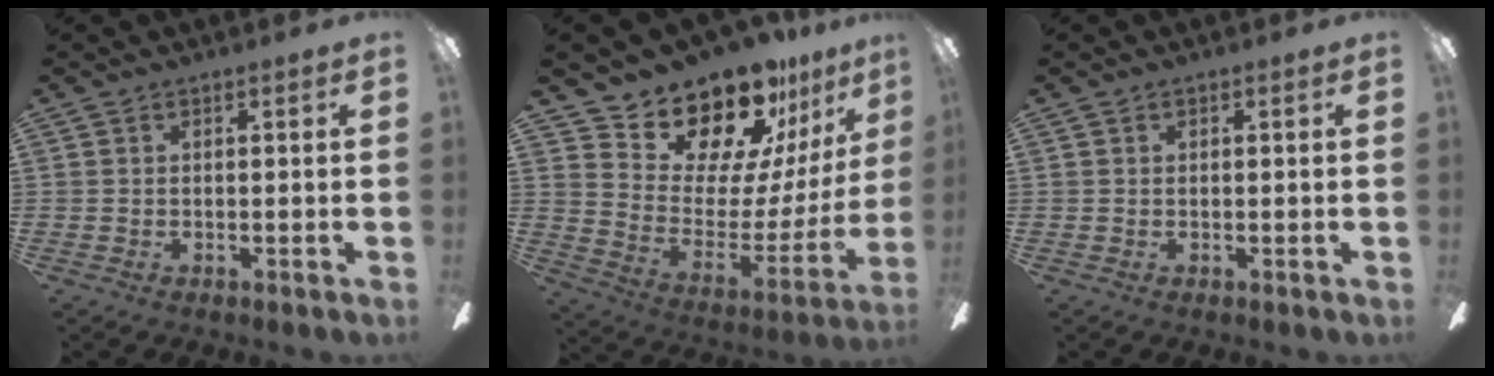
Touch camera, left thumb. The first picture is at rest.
{"total": 19.9, "force": [17.7, 7.1, 5.7], "torque": [-0.099, -0.149, 0.313]}
{"total": 0.0}